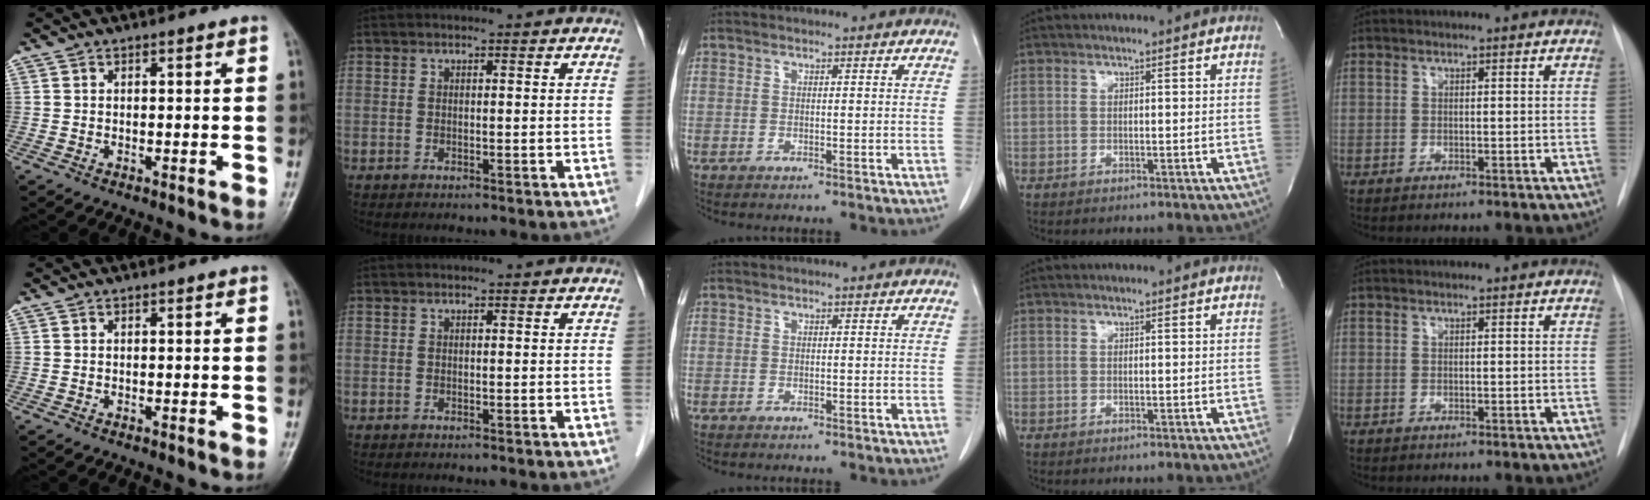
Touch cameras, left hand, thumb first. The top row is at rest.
{}